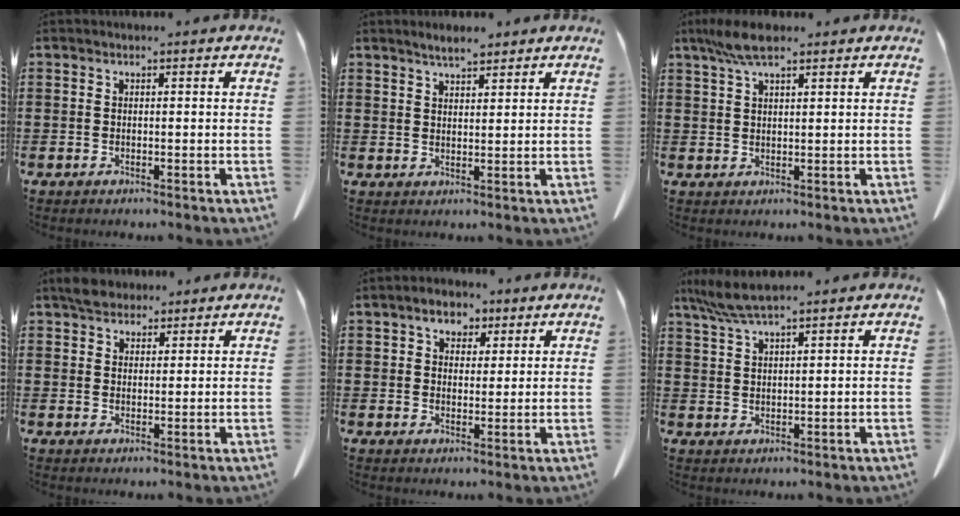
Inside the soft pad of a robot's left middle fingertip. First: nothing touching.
{"total": 2.9, "force": [2.6, 0.6, 1.0], "torque": [-0.025, 0.001, 0.049]}
{"total": 5.4, "force": [3.4, 1.3, 4.0], "torque": [-0.086, 0.004, 0.063]}
{"total": 3.7, "force": [3.2, 1.7, 0.9], "torque": [-0.019, 0.002, 0.060]}
{"total": 4.4, "force": [2.9, 2.9, 1.7], "torque": [-0.041, 0.011, 0.050]}
{"total": 5.2, "force": [4.2, 0.3, 3.0], "torque": [-0.069, -0.008, 0.078]}